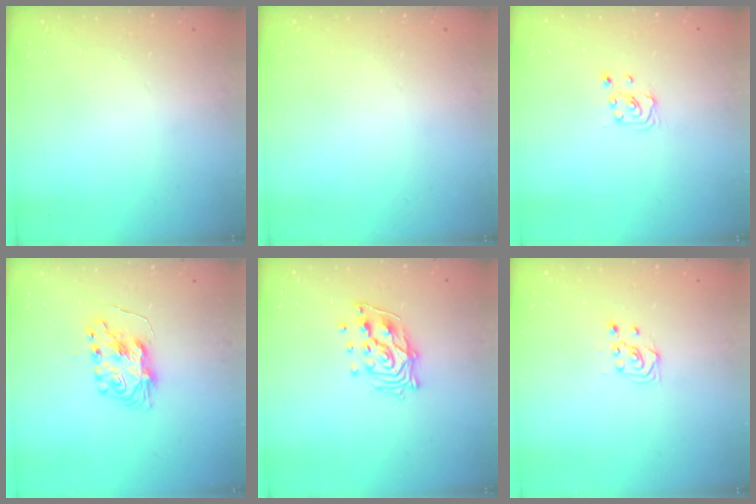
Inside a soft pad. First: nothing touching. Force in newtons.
{"total": 0.0}
{"total": 3.4, "press": 3.4, "slide": 0.4}
{"total": 8.8, "press": 8.8, "slide": 0.6}
{"total": 11.7, "press": 11.6, "slide": 1.3}
{"total": 3.0, "press": 2.8, "slide": 1.1}